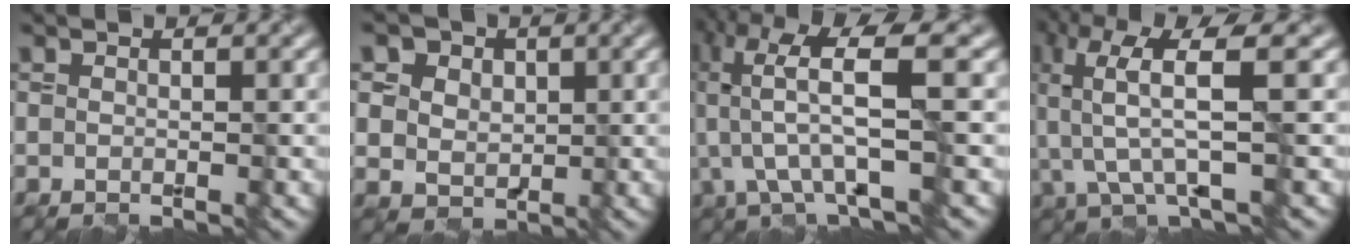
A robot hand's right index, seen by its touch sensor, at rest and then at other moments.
{"total": 6.5, "force": [2.9, 5.0, 3.0], "torque": [-0.064, 0.014, 0.037]}
{"total": 7.5, "force": [-0.5, 1.8, 7.3], "torque": [-0.159, 0.009, -0.006]}
{"total": 5.8, "force": [0.6, 1.0, 5.7], "torque": [-0.131, 0.003, 0.019]}